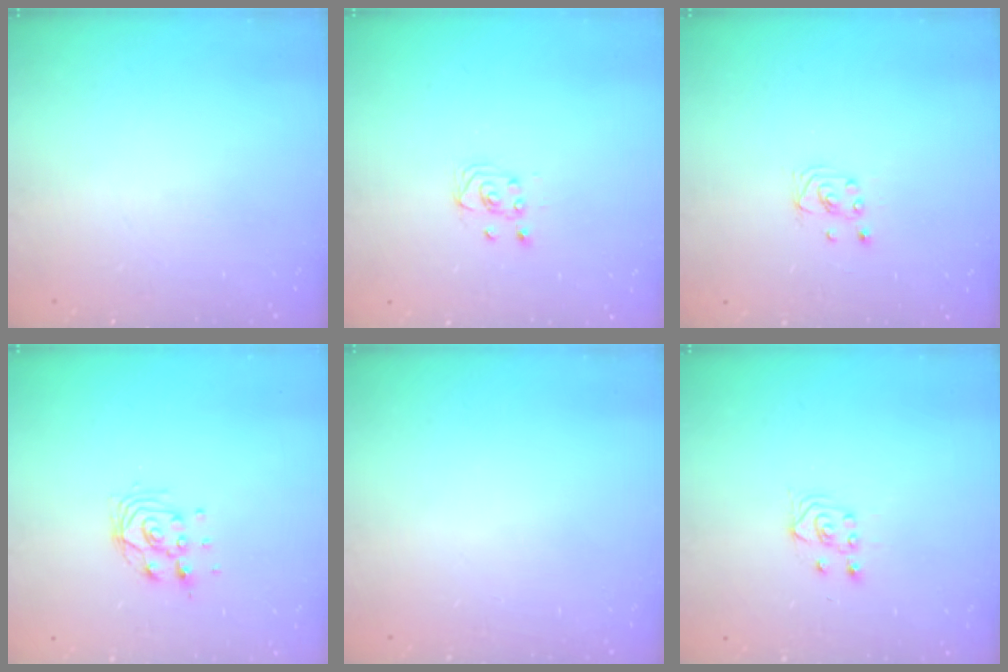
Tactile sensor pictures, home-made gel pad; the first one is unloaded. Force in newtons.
{"total": 2.5, "press": 2.2, "slide": 1.1}
{"total": 1.7, "press": 1.6, "slide": 0.1}
{"total": 9.3, "press": 9.2, "slide": 1.3}
{"total": 0.0}
{"total": 3.3, "press": 2.9, "slide": 1.5}